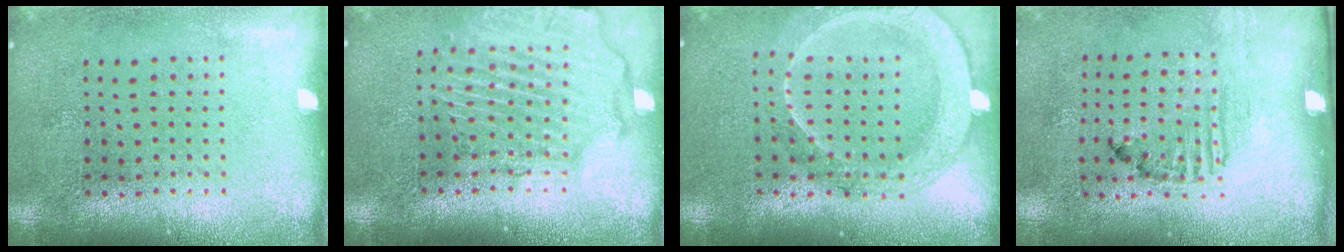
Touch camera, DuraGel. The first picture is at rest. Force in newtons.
{"total": 2.6, "press": 2.2, "slide": 1.3}
{"total": 2.0, "press": 1.9, "slide": 0.8}
{"total": 1.6, "press": 1.1, "slide": 1.2}